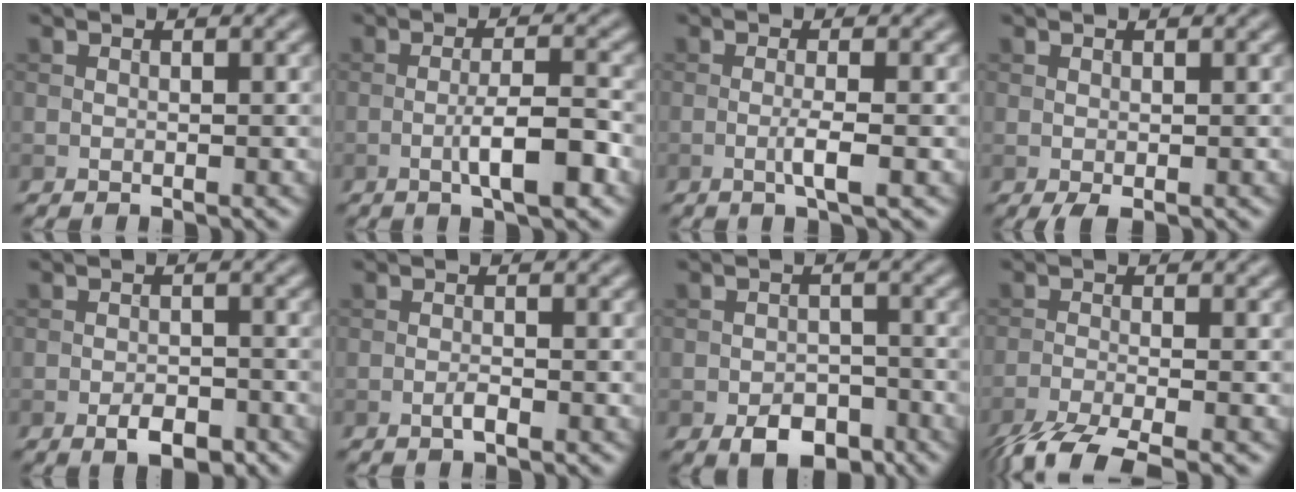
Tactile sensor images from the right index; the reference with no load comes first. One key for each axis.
{"total": 4.6, "fx": -1.7, "fy": 0.9, "fz": 4.2, "tx": -0.071, "ty": 0.004, "tz": -0.030}
{"total": 2.2, "fx": -0.6, "fy": 0.2, "fz": 2.1, "tx": -0.040, "ty": 0.001, "tz": -0.015}
{"total": 1.0, "fx": -0.3, "fy": 0.2, "fz": 0.9, "tx": -0.020, "ty": -0.002, "tz": -0.005}
{"total": 2.9, "fx": -1.7, "fy": 1.3, "fz": 1.9, "tx": -0.029, "ty": 0.001, "tz": -0.028}
{"total": 1.1, "fx": -0.6, "fy": 0.2, "fz": 0.8, "tx": -0.016, "ty": 0.001, "tz": -0.013}
{"total": 4.3, "fx": -2.6, "fy": 2.5, "fz": 2.3, "tx": -0.031, "ty": -0.005, "tz": -0.045}
{"total": 5.6, "fx": -4.2, "fy": 1.1, "fz": 3.5, "tx": -0.059, "ty": -0.011, "tz": -0.088}